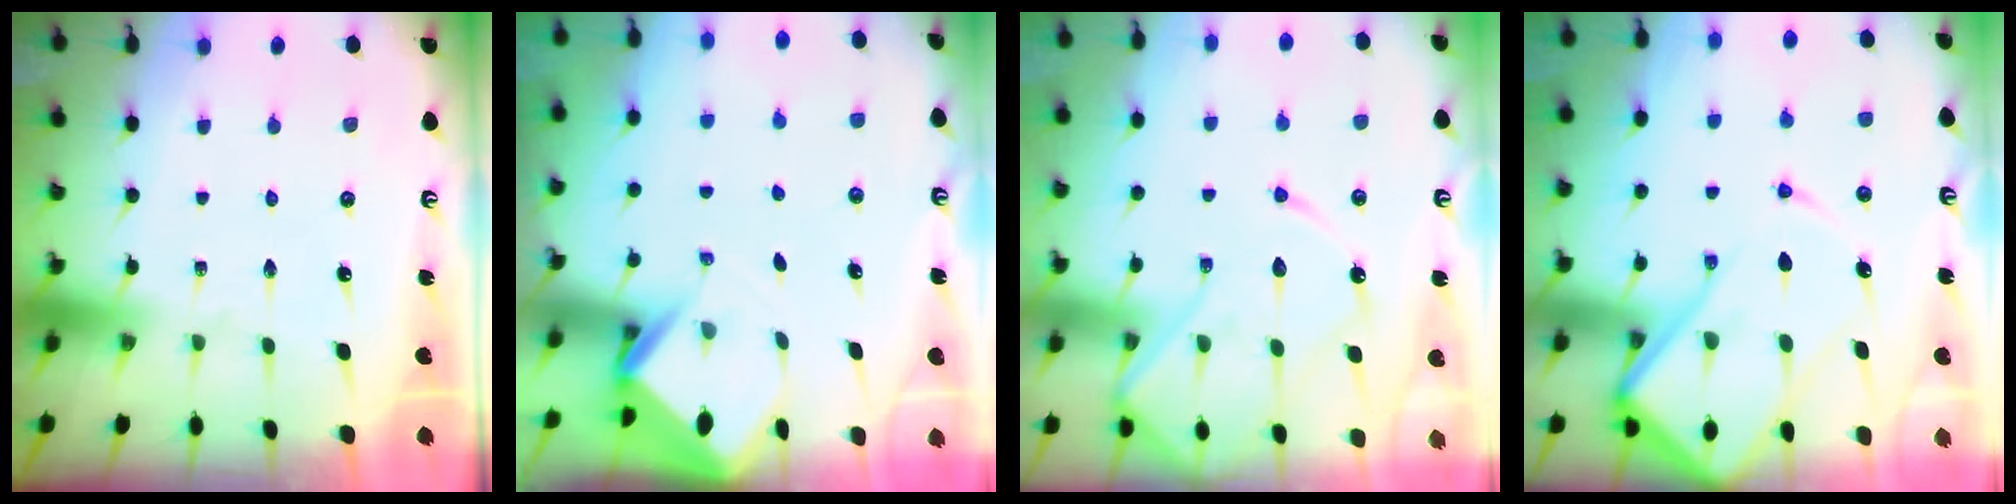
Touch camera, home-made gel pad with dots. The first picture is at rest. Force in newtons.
{"total": 3.7, "press": 3.6, "slide": 0.3}
{"total": 14.0, "press": 14.0, "slide": 1.3}
{"total": 16.4, "press": 16.3, "slide": 1.8}